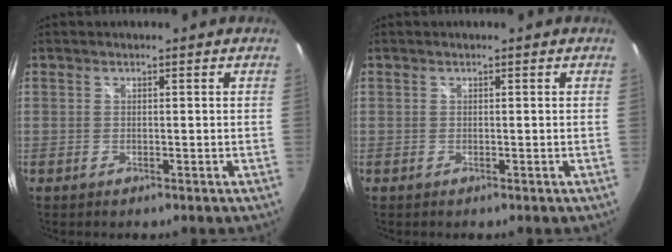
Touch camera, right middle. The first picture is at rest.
{"total": 0.0}